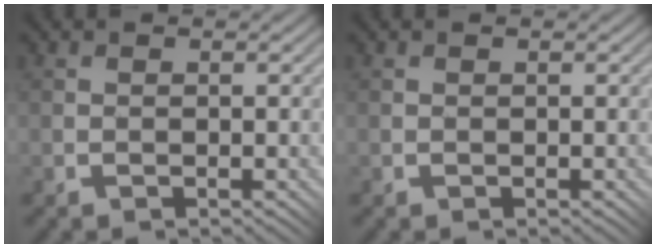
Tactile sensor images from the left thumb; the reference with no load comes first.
{"total": 0.0}